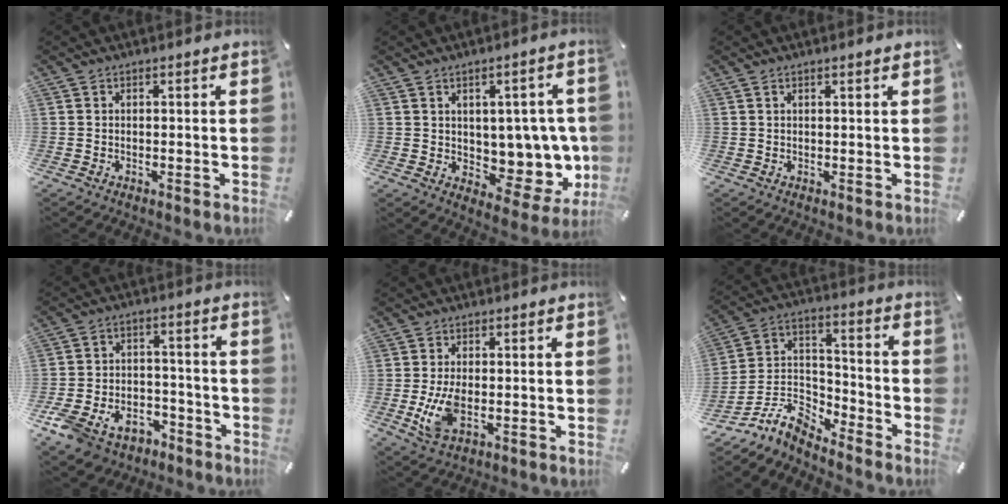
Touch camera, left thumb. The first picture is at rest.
{"total": 9.8, "force": [1.5, 7.2, 6.5], "torque": [-0.060, -0.026, 0.040]}
{"total": 1.0, "force": [0.6, 0.1, 0.8], "torque": [-0.016, -0.001, 0.010]}
{"total": 10.0, "force": [-6.2, 6.7, 4.0], "torque": [-0.080, 0.043, -0.111]}
{"total": 6.8, "force": [-0.8, 4.0, 5.5], "torque": [-0.117, -0.005, -0.016]}
{"total": 10.0, "force": [-7.9, 5.2, 3.2], "torque": [-0.068, 0.030, -0.150]}